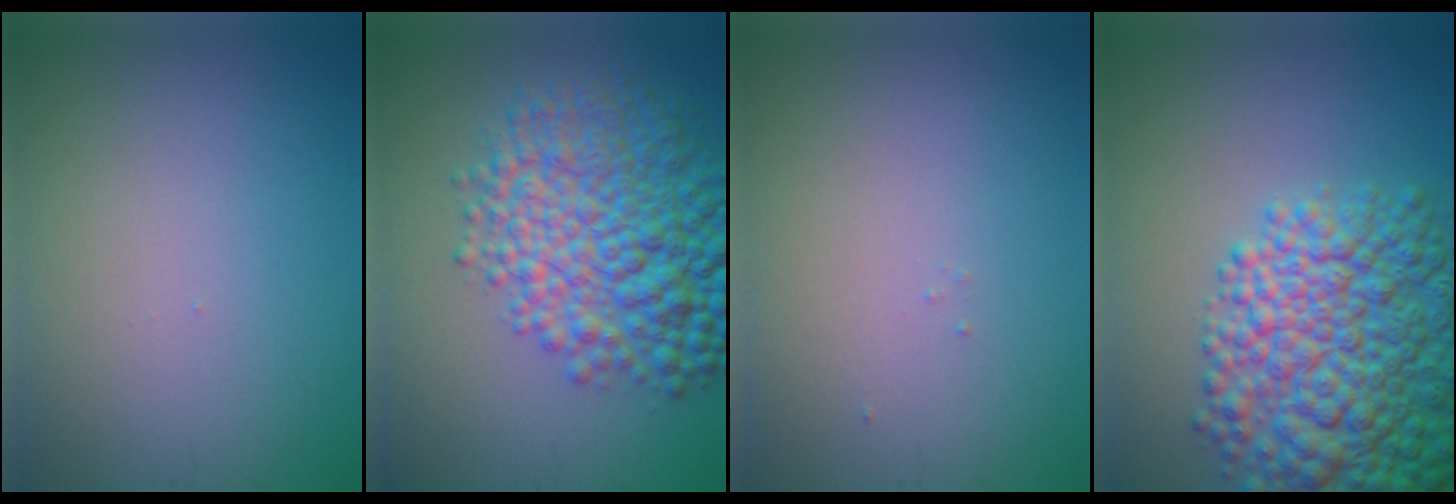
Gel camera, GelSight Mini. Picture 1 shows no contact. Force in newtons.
{"total": 9.5, "press": 9.5, "slide": 0.2}
{"total": 0.0}
{"total": 10.0, "press": 10.0, "slide": 0.3}